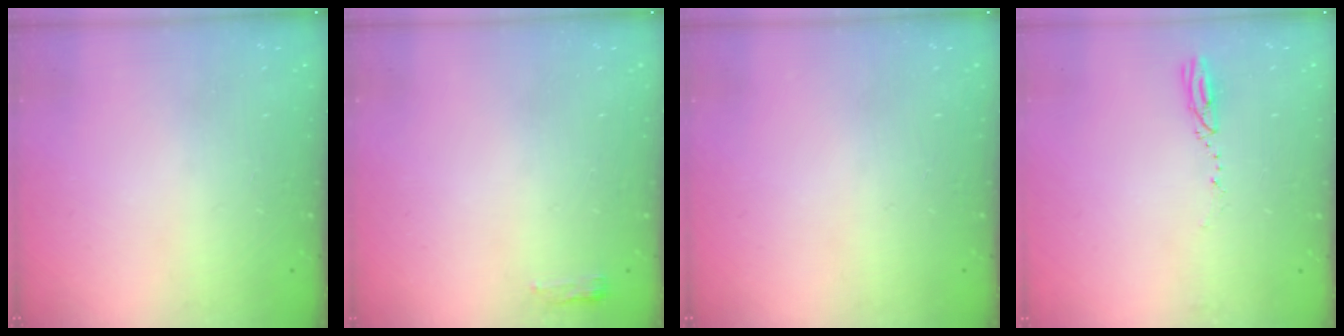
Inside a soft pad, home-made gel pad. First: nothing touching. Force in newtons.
{"total": 2.7, "press": 2.6, "slide": 0.8}
{"total": 0.0}
{"total": 2.9, "press": 2.9, "slide": 0.4}